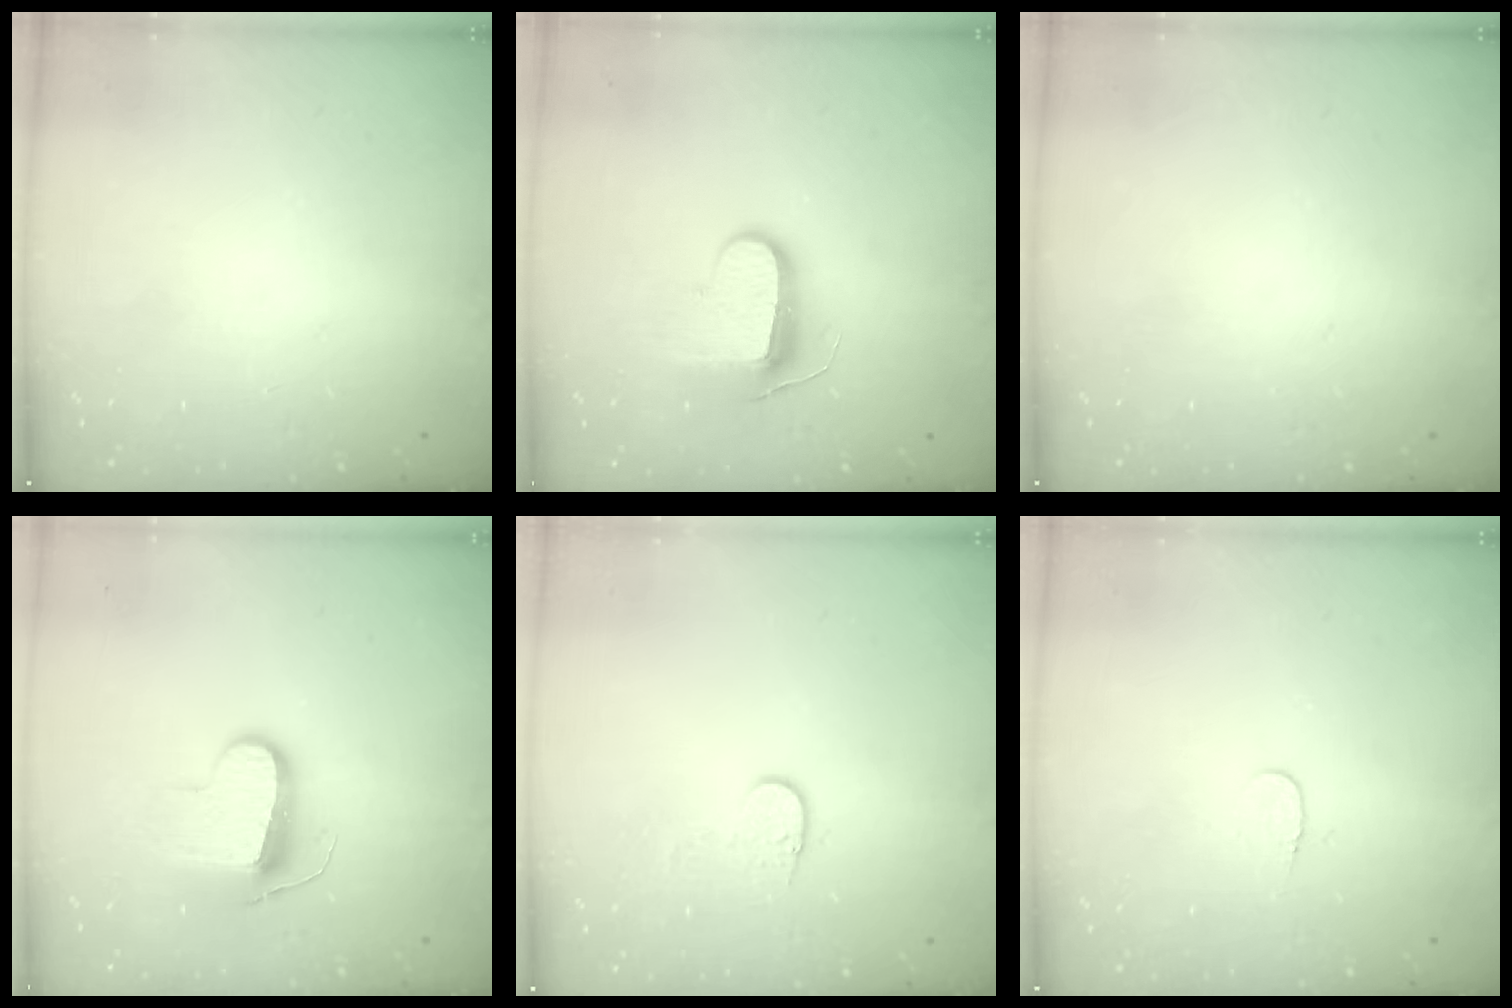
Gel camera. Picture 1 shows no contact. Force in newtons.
{"total": 9.2, "press": 9.2, "slide": 0.9}
{"total": 0.0}
{"total": 9.2, "press": 9.2, "slide": 0.3}
{"total": 5.3, "press": 5.2, "slide": 0.5}
{"total": 3.7, "press": 3.7, "slide": 0.3}